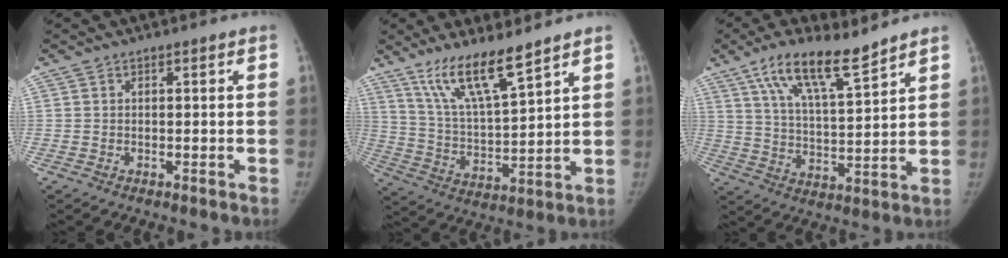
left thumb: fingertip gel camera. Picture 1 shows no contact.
{"total": 12.6, "force": [9.2, 2.1, 8.4], "torque": [-0.146, -0.056, 0.184]}
{"total": 13.0, "force": [9.0, 3.0, 9.0], "torque": [-0.148, -0.045, 0.170]}